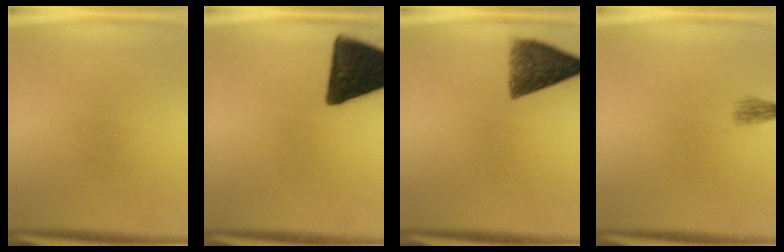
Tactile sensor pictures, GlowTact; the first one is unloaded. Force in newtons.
{"total": 15.8}
{"total": 8.3}
{"total": 1.4}